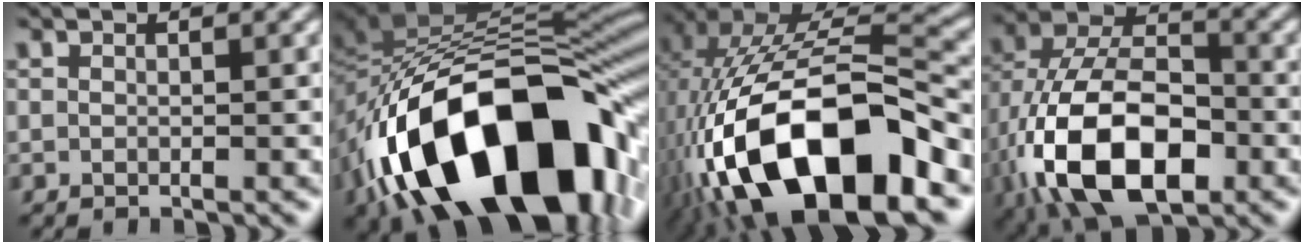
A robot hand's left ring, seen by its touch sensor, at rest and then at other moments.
{"total": 18.0, "force": [-7.7, 9.7, 13.0], "torque": [-0.222, -0.005, -0.126]}
{"total": 16.5, "force": [-6.5, 7.6, 13.1], "torque": [-0.236, -0.007, -0.097]}
{"total": 14.1, "force": [-5.0, 7.8, 10.7], "torque": [-0.203, -0.015, -0.095]}